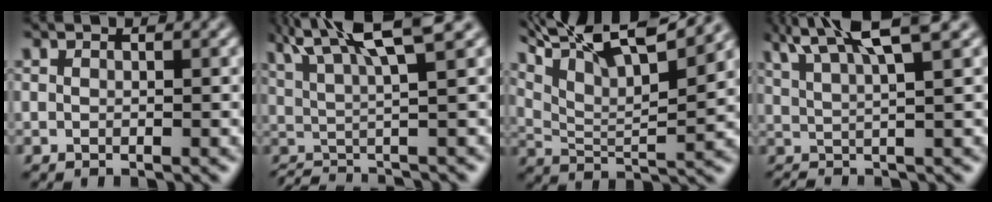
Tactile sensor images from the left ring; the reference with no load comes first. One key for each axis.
{"total": 7.4, "fx": 2.9, "fy": 1.2, "fz": 6.6, "tx": -0.088, "ty": 0.020, "tz": 0.048}
{"total": 12.1, "fx": 8.8, "fy": 2.8, "fz": 7.8, "tx": -0.152, "ty": 0.014, "tz": 0.127}
{"total": 7.4, "fx": 4.1, "fy": 1.4, "fz": 5.9, "tx": -0.085, "ty": 0.023, "tz": 0.069}